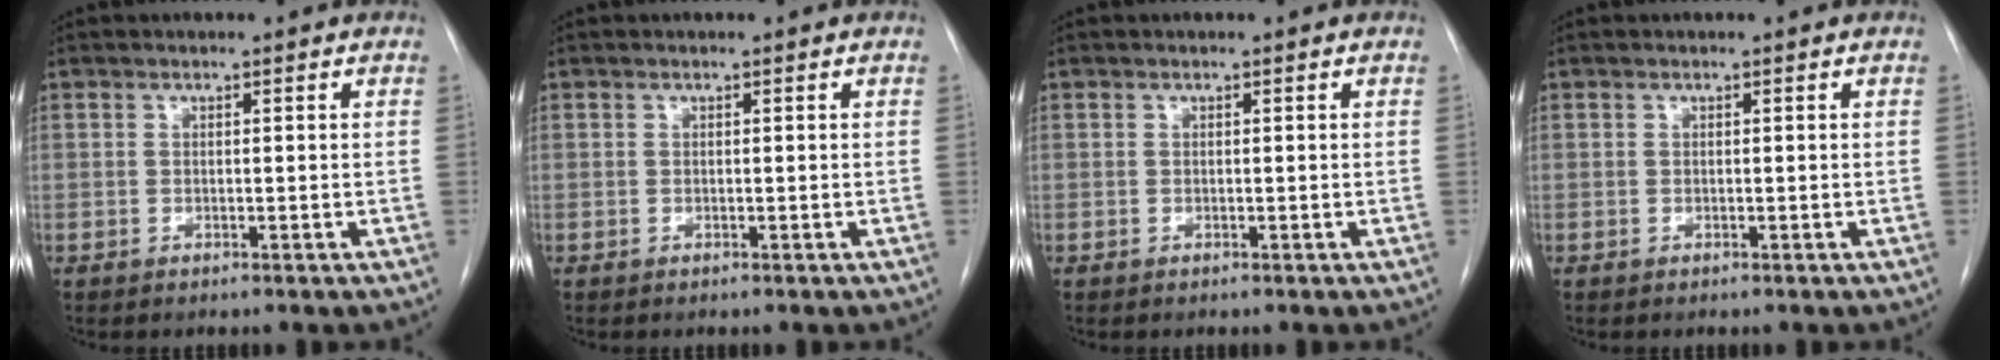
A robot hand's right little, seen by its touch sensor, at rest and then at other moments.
{"total": 0.0}
{"total": 0.0}
{"total": 0.0}